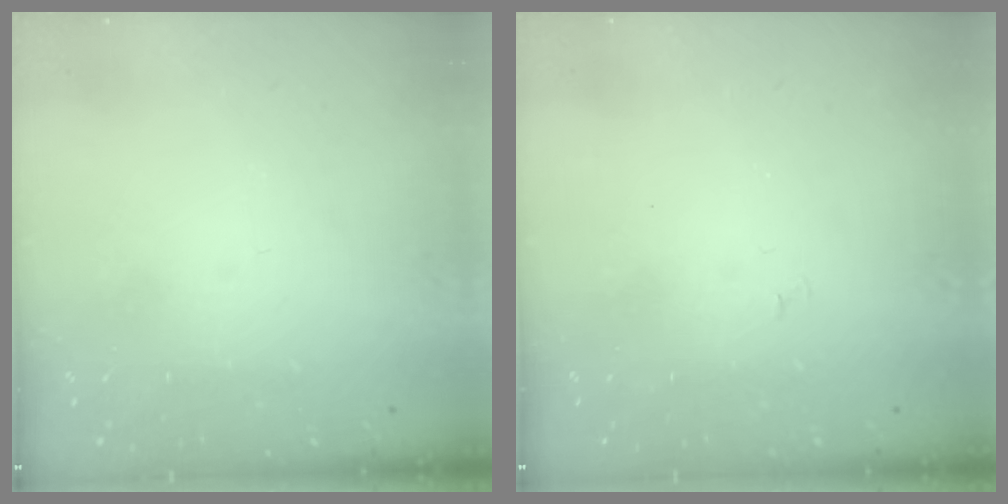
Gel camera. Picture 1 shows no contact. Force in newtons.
{"total": 3.8, "press": 3.7, "slide": 0.4}